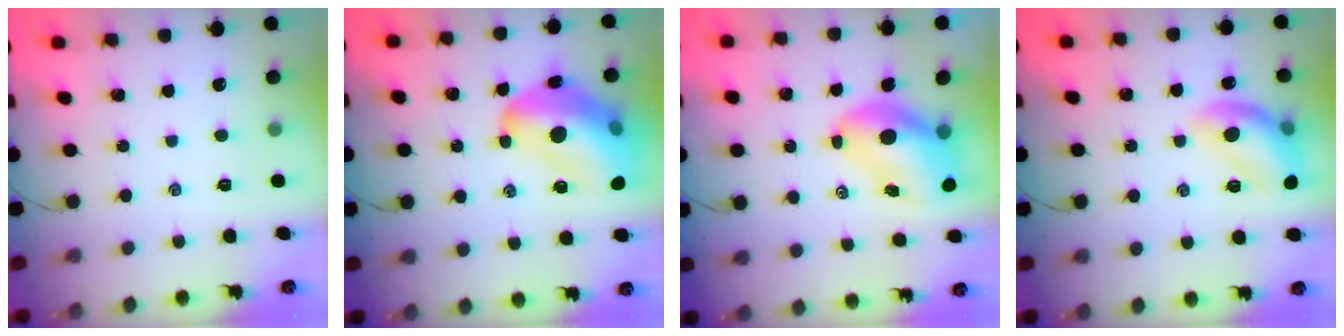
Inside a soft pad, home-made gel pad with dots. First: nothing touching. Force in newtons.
{"total": 20.8, "press": 20.2, "slide": 5.0}
{"total": 9.2, "press": 8.9, "slide": 2.6}
{"total": 13.2, "press": 13.1, "slide": 1.5}